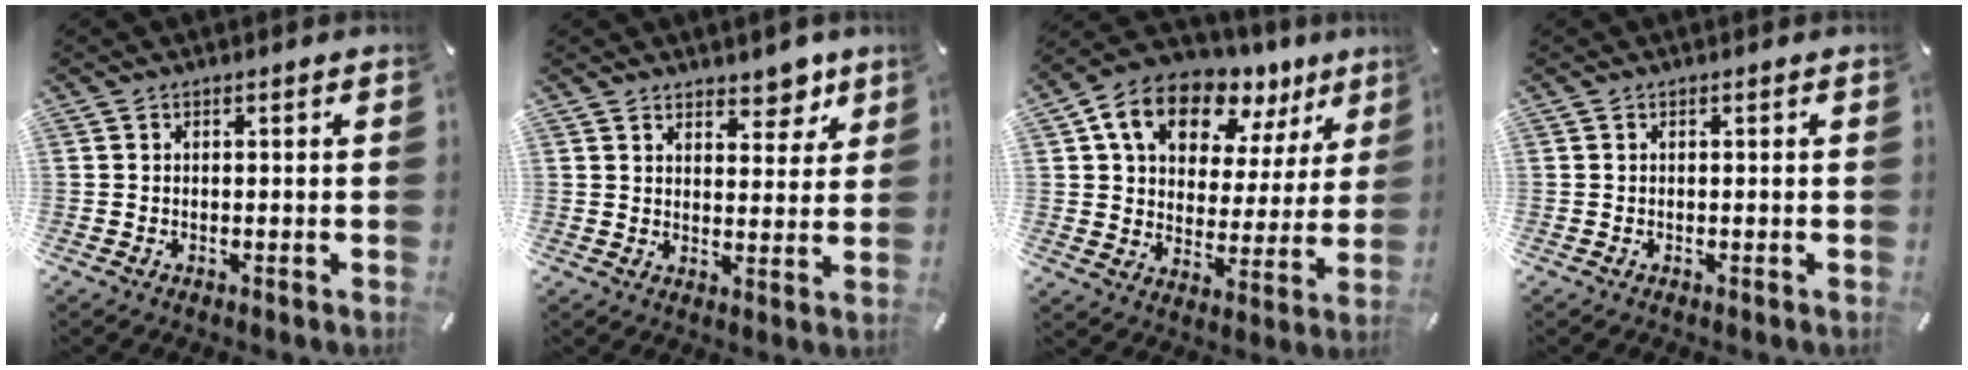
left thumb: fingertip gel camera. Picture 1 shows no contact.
{"total": 6.0, "force": [4.8, 3.3, 1.5], "torque": [0.002, -0.036, 0.080]}
{"total": 13.7, "force": [9.2, 8.6, 5.5], "torque": [-0.106, -0.061, 0.168]}
{"total": 0.0}